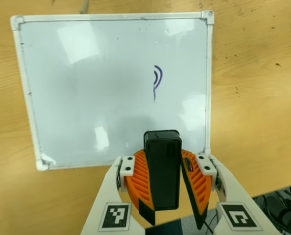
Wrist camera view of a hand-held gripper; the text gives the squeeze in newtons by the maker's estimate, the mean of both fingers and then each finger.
{"total": 8.7, "left": 8.7, "right": 8.7}